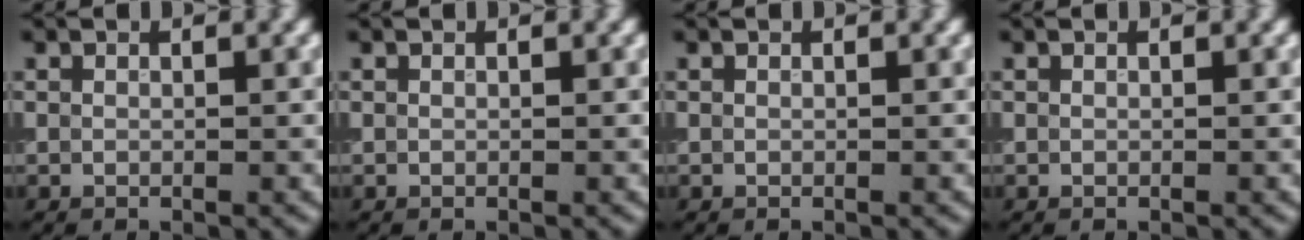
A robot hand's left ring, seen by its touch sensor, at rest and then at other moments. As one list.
[{"total": 0.0}, {"total": 0.0}, {"total": 0.0}]